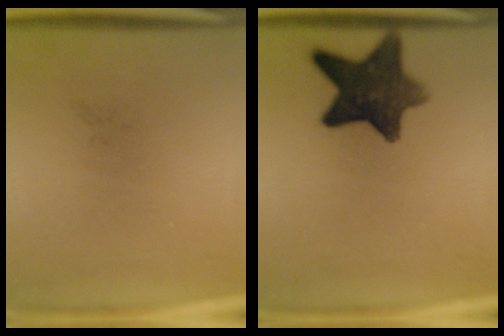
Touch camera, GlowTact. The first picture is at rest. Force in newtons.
{"total": 11.4}